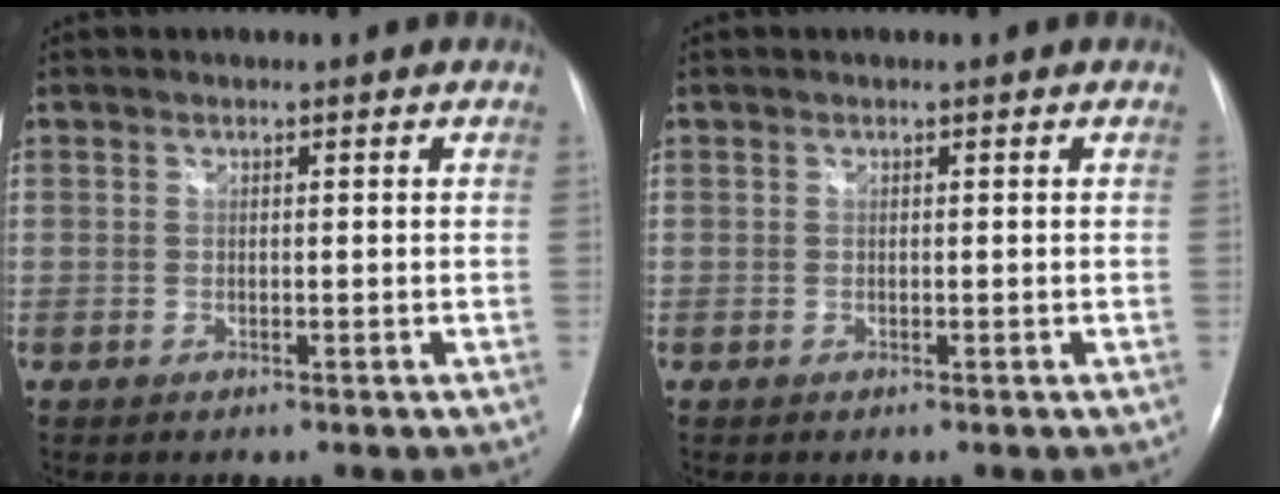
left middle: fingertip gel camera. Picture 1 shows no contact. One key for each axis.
{"total": 0.0}